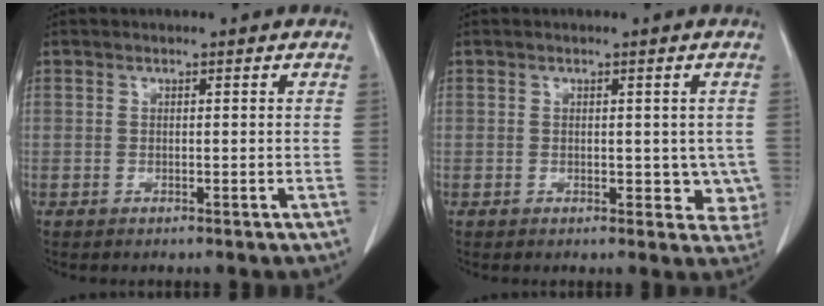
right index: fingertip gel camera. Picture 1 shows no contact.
{"total": 4.4, "force": [-0.2, 2.8, 3.4], "torque": [-0.017, 0.002, 0.000]}